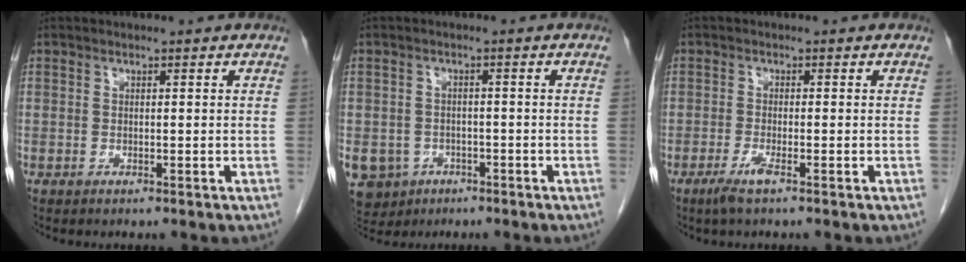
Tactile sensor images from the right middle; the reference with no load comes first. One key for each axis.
{"total": 8.0, "fx": -4.0, "fy": 6.7, "fz": 1.8, "tx": -0.050, "ty": 0.003, "tz": -0.055}
{"total": 2.4, "fx": -1.5, "fy": -0.1, "fz": 1.9, "tx": -0.045, "ty": -0.007, "tz": -0.033}